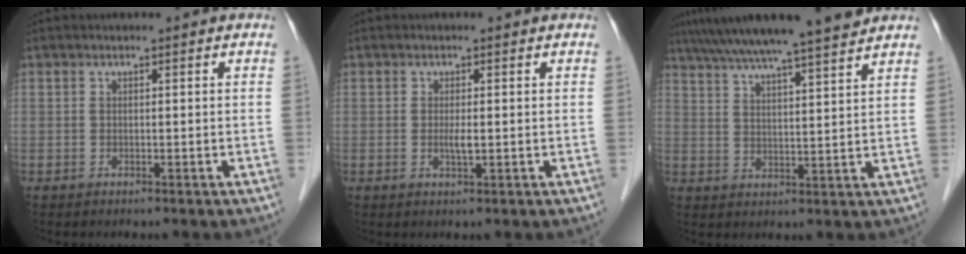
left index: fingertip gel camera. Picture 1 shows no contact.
{"total": 1.6, "force": [-0.1, 0.3, 1.6], "torque": [-0.034, -0.003, 0.000]}
{"total": 15.2, "force": [13.2, -0.2, 7.6], "torque": [-0.131, 0.025, 0.196]}